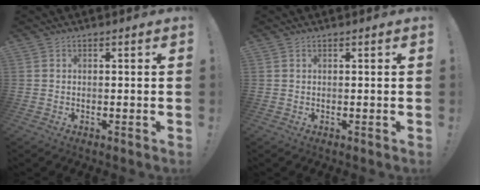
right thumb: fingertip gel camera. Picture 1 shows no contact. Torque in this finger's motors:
{"motor_torque": [-0.05, 0.09, 0.04, -0.10, 0.03]}